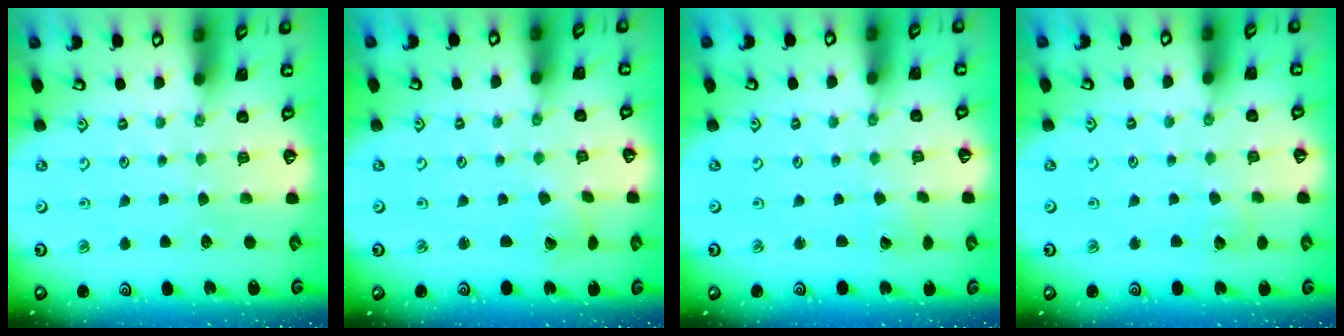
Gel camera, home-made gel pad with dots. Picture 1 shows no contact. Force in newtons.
{"total": 1.8, "press": 1.8, "slide": 0.1}
{"total": 1.4, "press": 1.4, "slide": 0.2}
{"total": 4.8, "press": 4.8, "slide": 0.4}